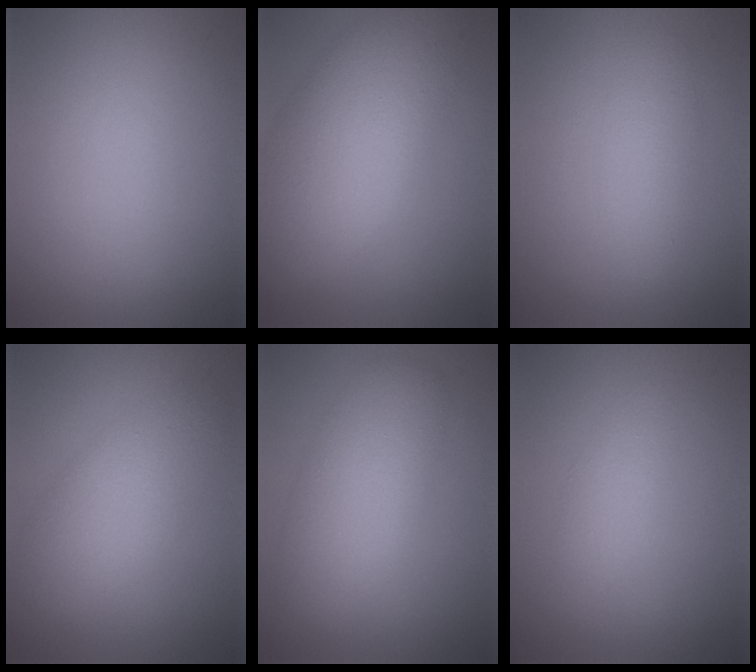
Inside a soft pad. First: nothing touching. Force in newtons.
{"total": 8.6, "press": 8.6, "slide": 0.5}
{"total": 2.4, "press": 2.4, "slide": 0.0}
{"total": 4.7, "press": 4.7, "slide": 0.0}
{"total": 5.2, "press": 5.2, "slide": 0.0}
{"total": 1.6, "press": 1.6, "slide": 0.0}